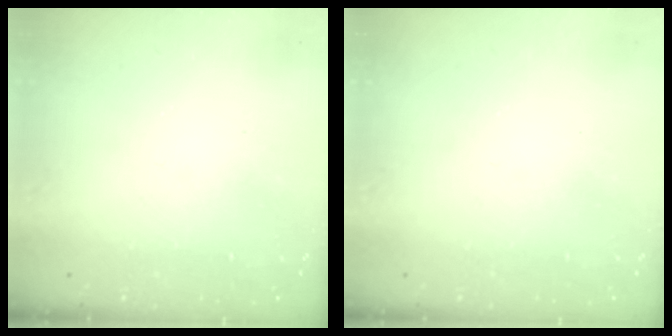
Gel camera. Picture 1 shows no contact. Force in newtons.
{"total": 0.0}